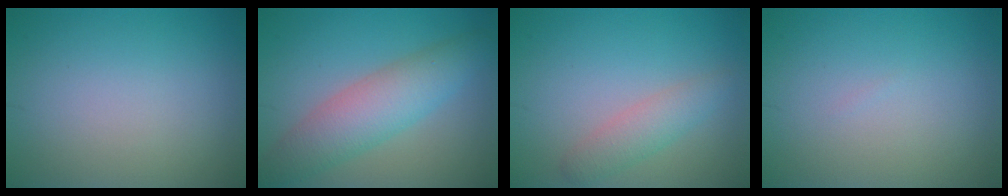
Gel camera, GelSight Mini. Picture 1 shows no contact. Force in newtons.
{"total": 5.6, "press": 5.6, "slide": 0.2}
{"total": 2.5, "press": 2.5, "slide": 0.2}
{"total": 0.0}